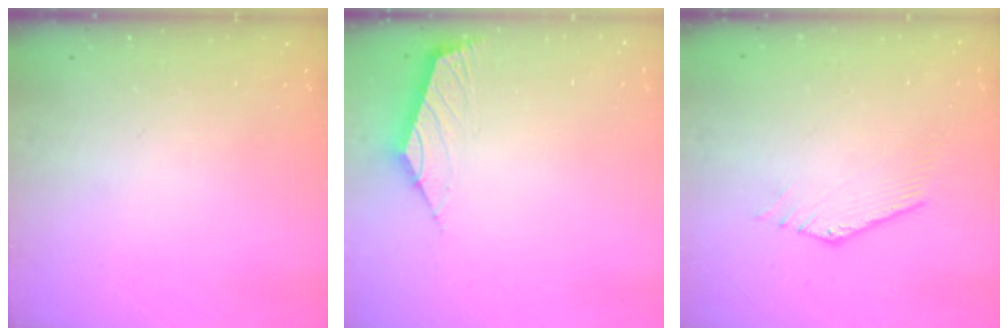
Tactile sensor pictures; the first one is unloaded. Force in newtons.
{"total": 2.5, "press": 2.4, "slide": 0.7}
{"total": 0.0}